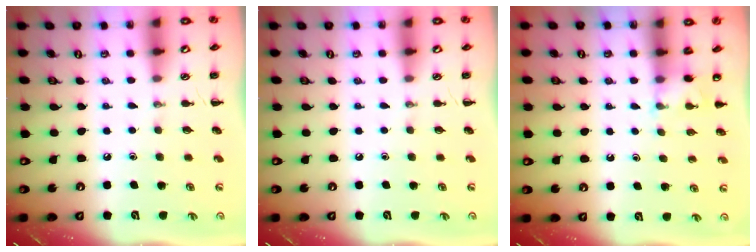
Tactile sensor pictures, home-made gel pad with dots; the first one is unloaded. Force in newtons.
{"total": 0.0}
{"total": 3.9, "press": 3.7, "slide": 1.2}